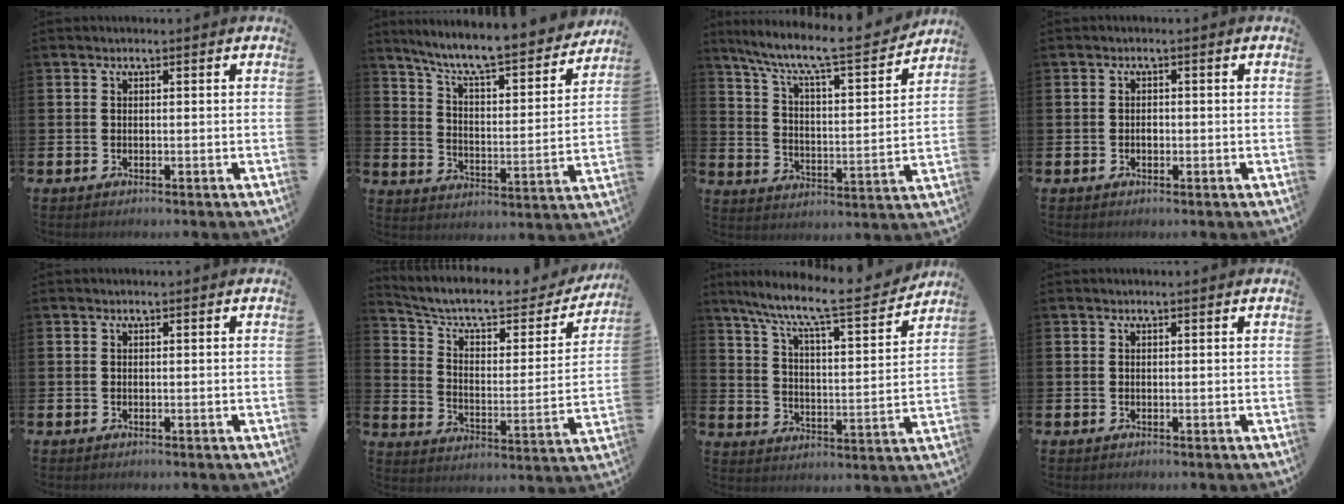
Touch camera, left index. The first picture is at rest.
{"total": 8.9, "force": [8.1, 0.9, 3.5], "torque": [-0.101, -0.062, 0.134]}
{"total": 8.8, "force": [7.8, 1.2, 4.0], "torque": [-0.104, -0.059, 0.125]}
{"total": 1.1, "force": [-0.2, 0.8, 0.7], "torque": [0.001, -0.002, -0.008]}
{"total": 0.0}
{"total": 8.9, "force": [7.4, 3.0, 3.9], "torque": [-0.100, -0.046, 0.121]}
{"total": 9.0, "force": [8.1, 0.7, 3.8], "torque": [-0.102, -0.062, 0.130]}
{"total": 0.0}